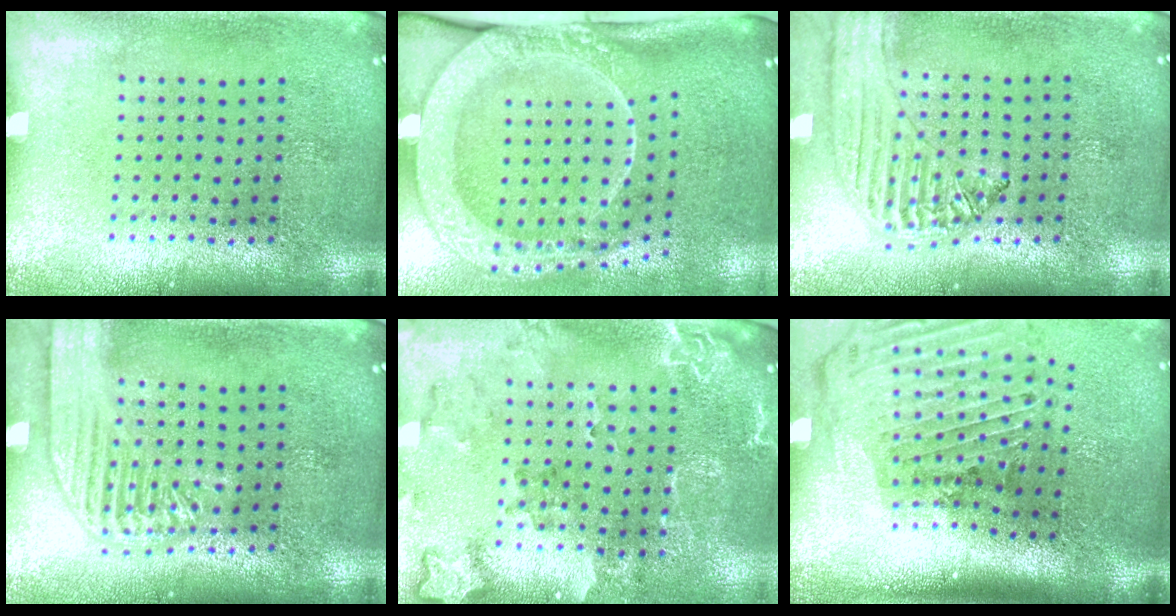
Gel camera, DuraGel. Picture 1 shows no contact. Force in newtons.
{"total": 3.0, "press": 2.1, "slide": 2.1}
{"total": 1.2, "press": 1.2, "slide": 0.1}
{"total": 1.9, "press": 1.8, "slide": 0.2}
{"total": 2.2, "press": 1.9, "slide": 1.1}
{"total": 3.2, "press": 2.1, "slide": 2.4}